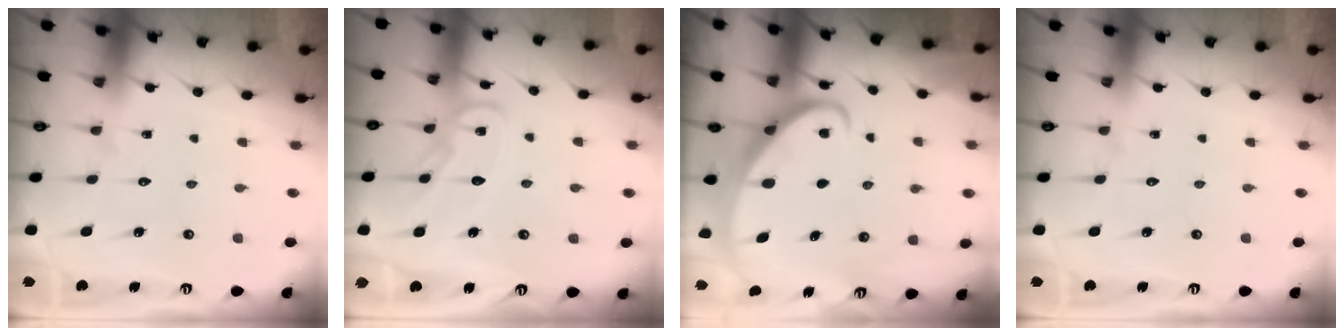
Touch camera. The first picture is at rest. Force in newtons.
{"total": 9.6, "press": 9.6, "slide": 0.7}
{"total": 2.6, "press": 2.6, "slide": 0.3}
{"total": 0.0}